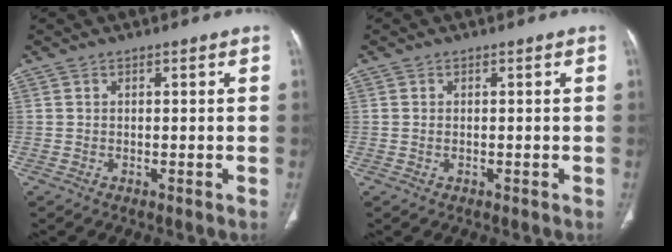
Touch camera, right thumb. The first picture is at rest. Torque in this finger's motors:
{"motor_torque": [-0.25, 0.12, -0.34, 0.18, 0.00]}